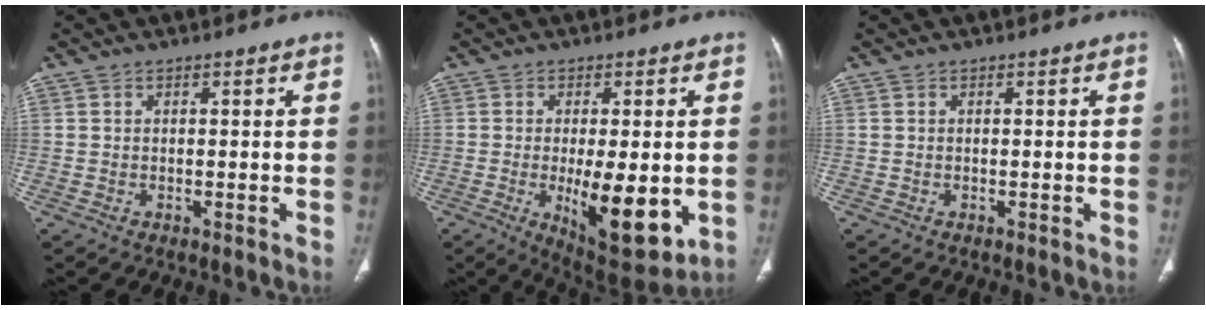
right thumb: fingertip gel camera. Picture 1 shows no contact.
{"total": 14.1, "force": [-2.6, 5.2, 12.8], "torque": [-0.176, -0.028, -0.027]}
{"total": 0.0}